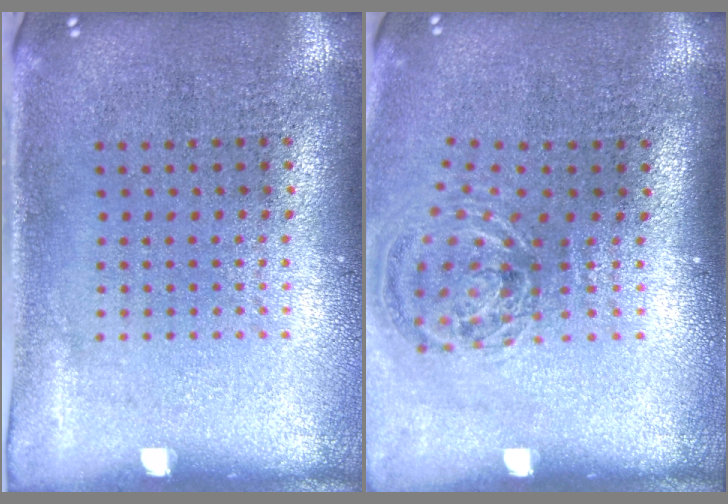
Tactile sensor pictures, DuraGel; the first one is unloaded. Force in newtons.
{"total": 1.2, "press": 1.0, "slide": 0.6}